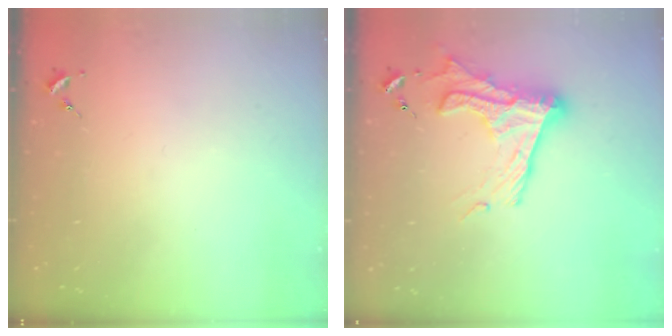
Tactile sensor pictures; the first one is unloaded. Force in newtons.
{"total": 18.2, "press": 18.2, "slide": 1.2}